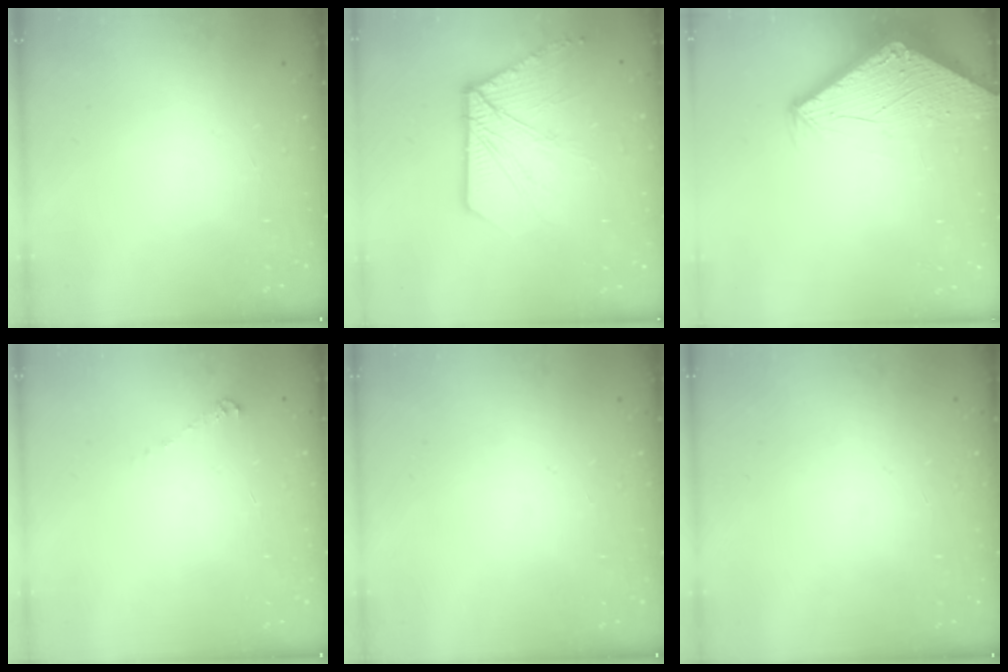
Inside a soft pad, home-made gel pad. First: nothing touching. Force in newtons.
{"total": 14.0, "press": 13.9, "slide": 1.7}
{"total": 2.8, "press": 2.8, "slide": 0.1}
{"total": 4.3, "press": 4.2, "slide": 0.6}
{"total": 0.0}
{"total": 0.0}